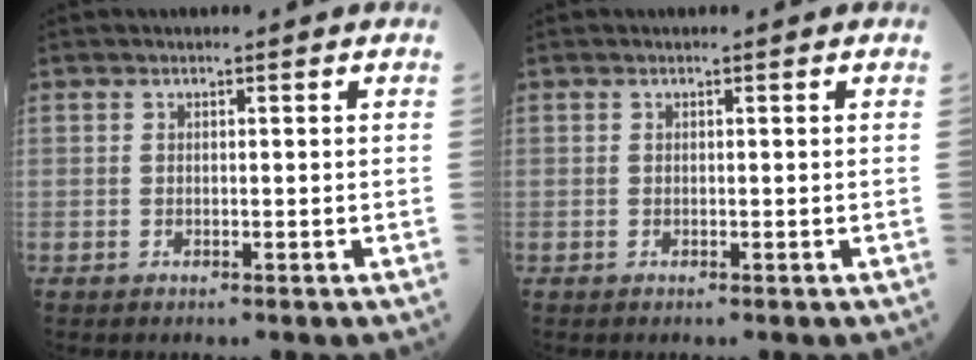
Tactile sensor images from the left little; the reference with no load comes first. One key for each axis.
{"total": 0.0}